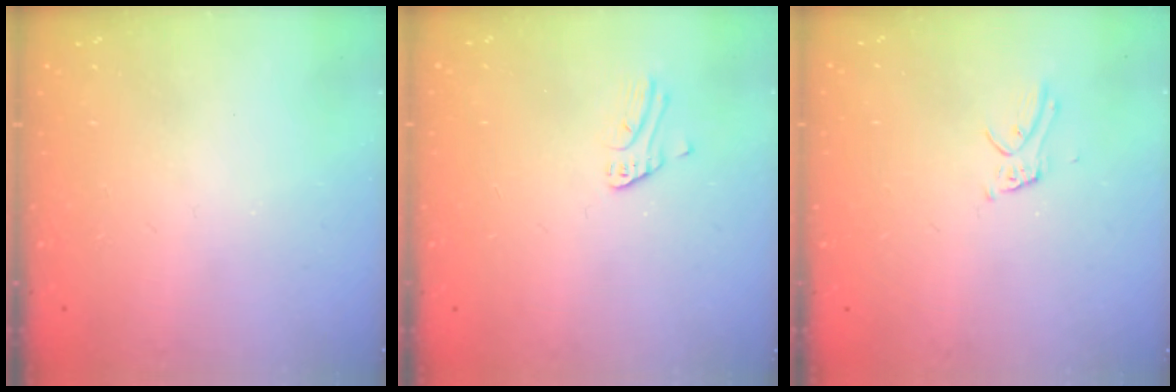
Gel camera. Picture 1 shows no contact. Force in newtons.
{"total": 2.6, "press": 2.6, "slide": 0.3}
{"total": 4.1, "press": 4.1, "slide": 0.1}